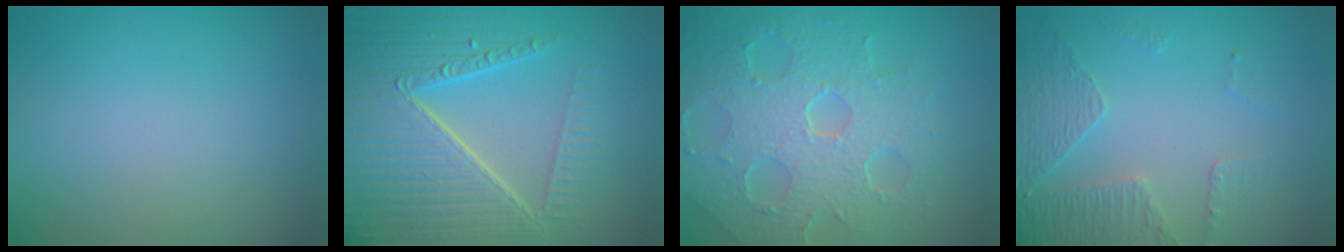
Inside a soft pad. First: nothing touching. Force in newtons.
{"total": 8.8, "press": 6.1, "slide": 6.4}
{"total": 8.5, "press": 5.9, "slide": 6.1}
{"total": 4.6, "press": 3.4, "slide": 3.1}